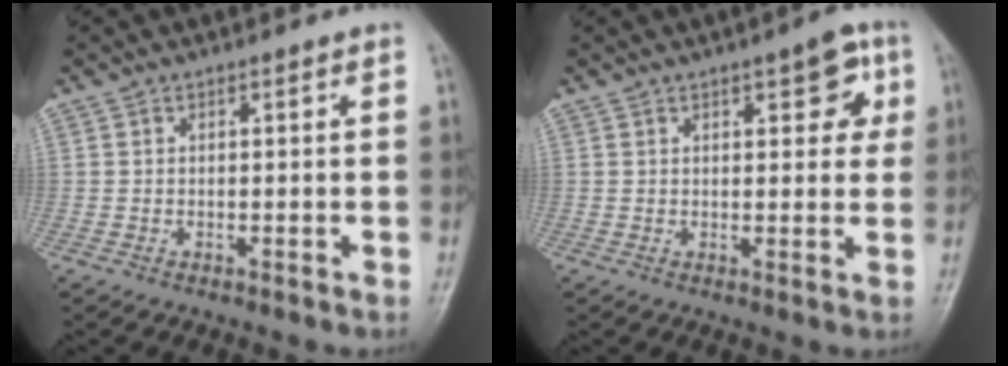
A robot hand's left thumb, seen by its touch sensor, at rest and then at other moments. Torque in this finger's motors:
{"motor_torque": [0.03, 0.16, -0.08, -0.24, 0.08]}